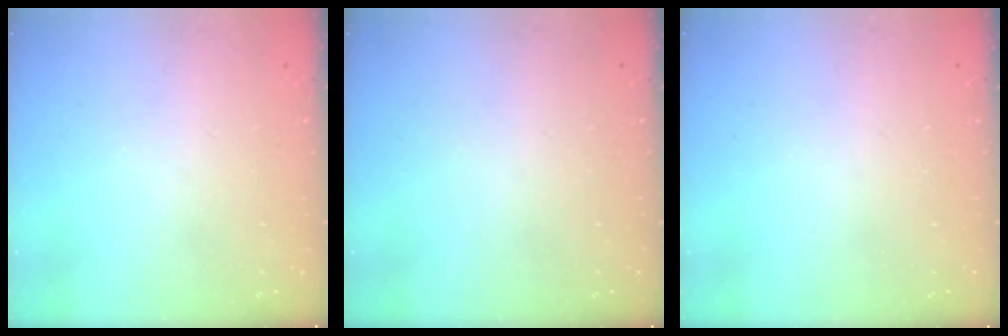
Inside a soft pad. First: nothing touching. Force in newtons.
{"total": 0.0}
{"total": 0.0}